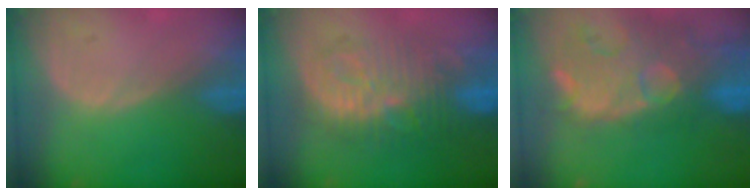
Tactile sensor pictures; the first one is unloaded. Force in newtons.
{"total": 9.6, "press": 9.6, "slide": 0.2}
{"total": 14.4, "press": 11.8, "slide": 8.3}